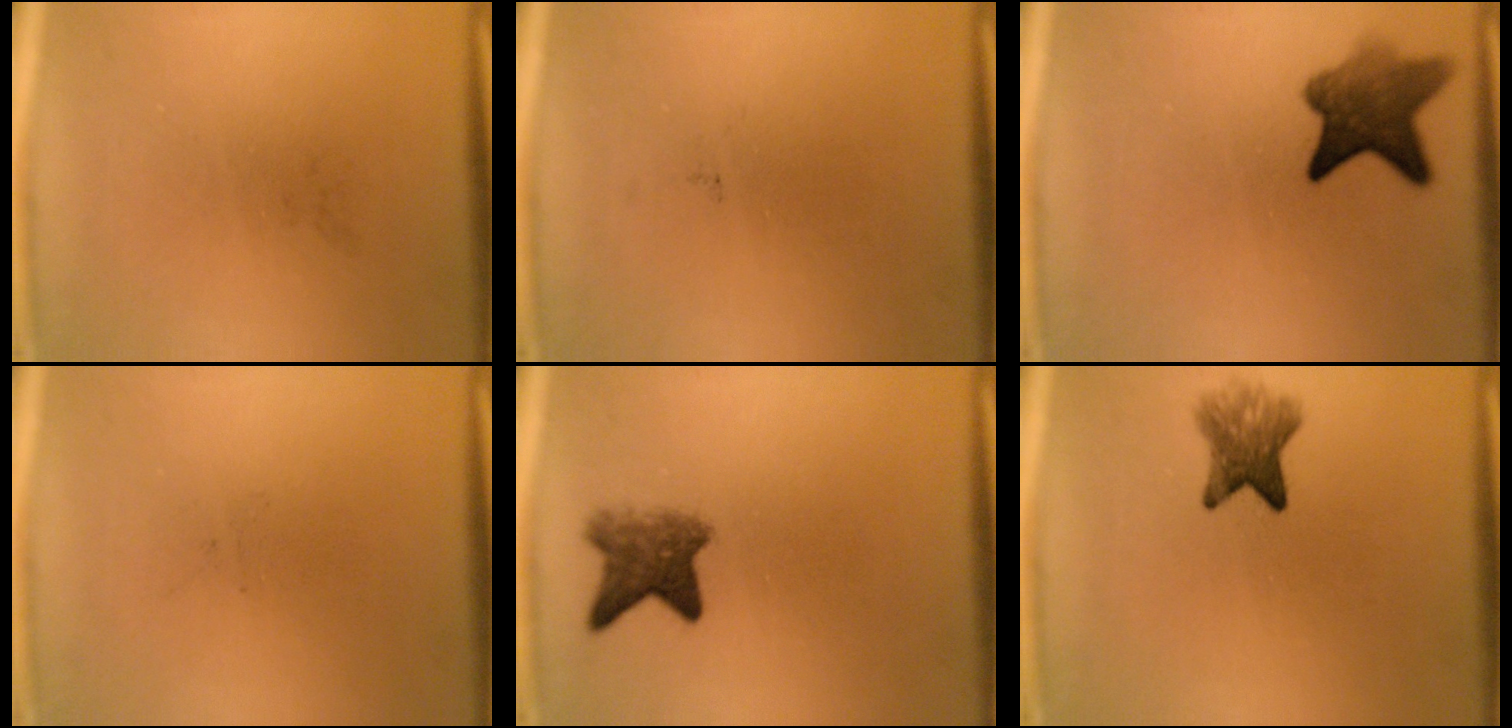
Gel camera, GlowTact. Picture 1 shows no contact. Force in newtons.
{"total": 0.0}
{"total": 7.4}
{"total": 0.0}
{"total": 5.2}
{"total": 5.0}